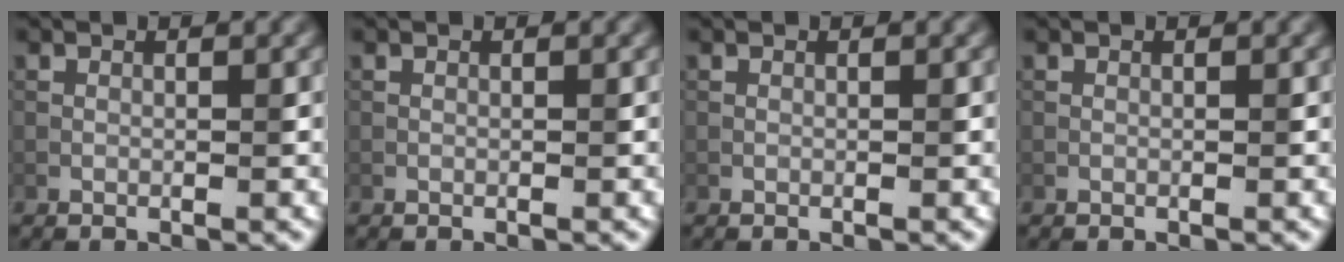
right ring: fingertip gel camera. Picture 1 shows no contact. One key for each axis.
{"total": 0.0}
{"total": 0.0}
{"total": 0.0}